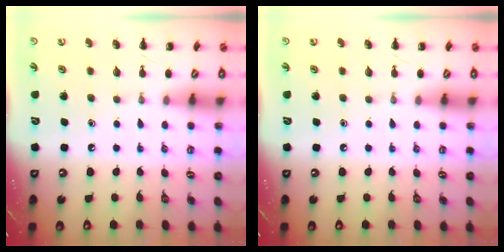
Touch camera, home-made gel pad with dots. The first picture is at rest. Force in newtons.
{"total": 0.0}